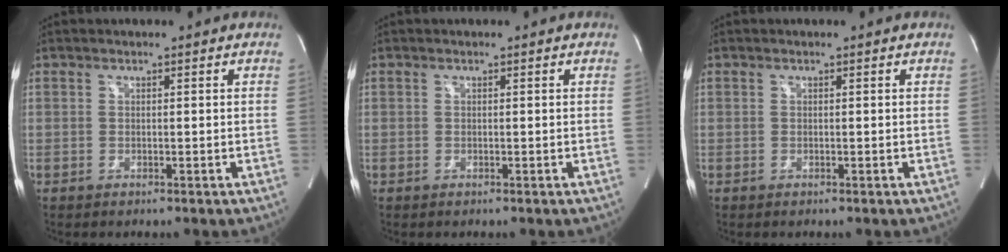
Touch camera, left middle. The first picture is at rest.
{"total": 0.0}
{"total": 0.0}